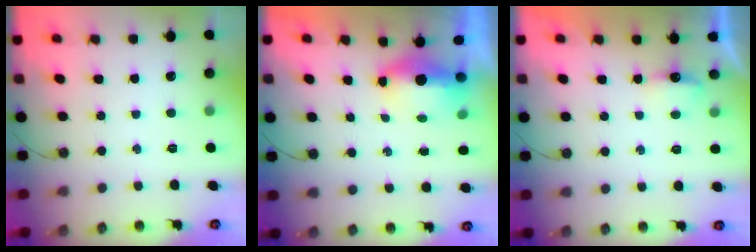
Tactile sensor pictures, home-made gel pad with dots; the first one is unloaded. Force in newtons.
{"total": 5.7, "press": 5.5, "slide": 1.5}
{"total": 3.4, "press": 3.4, "slide": 0.5}